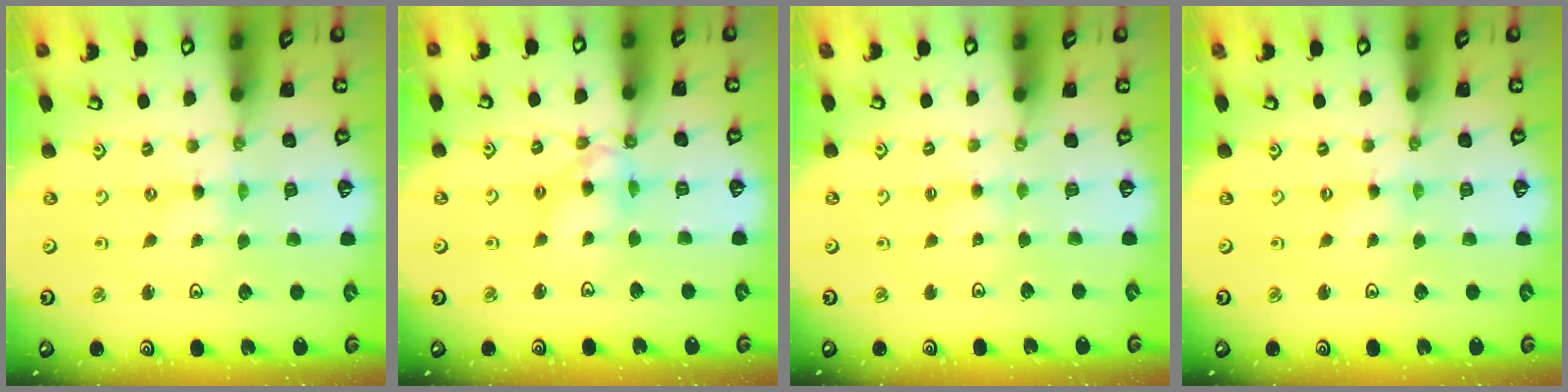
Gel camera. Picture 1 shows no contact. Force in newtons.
{"total": 10.1, "press": 10.1, "slide": 0.8}
{"total": 2.3, "press": 2.2, "slide": 0.5}
{"total": 0.0}